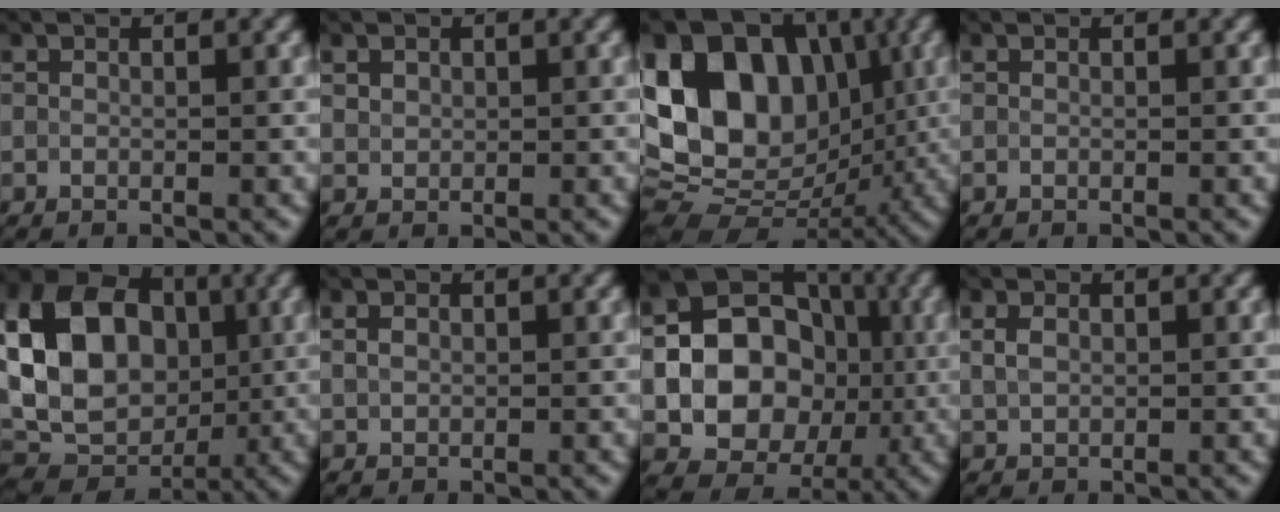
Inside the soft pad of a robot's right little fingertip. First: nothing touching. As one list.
[{"total": 1.9, "force": [1.1, 1.3, 0.8], "torque": [-0.025, 0.009, 0.023]}, {"total": 15.6, "force": [2.8, 11.3, 10.4], "torque": [-0.185, 0.037, 0.032]}, {"total": 0.0}, {"total": 12.5, "force": [1.3, 9.4, 8.2], "torque": [-0.156, 0.015, 0.013]}, {"total": 1.0, "force": [0.4, 0.8, 0.6], "torque": [-0.012, 0.006, 0.006]}, {"total": 13.5, "force": [-0.8, 11.4, 7.3], "torque": [-0.087, 0.012, -0.030]}, {"total": 1.6, "force": [0.5, 1.1, 1.0], "torque": [-0.024, 0.006, 0.010]}]